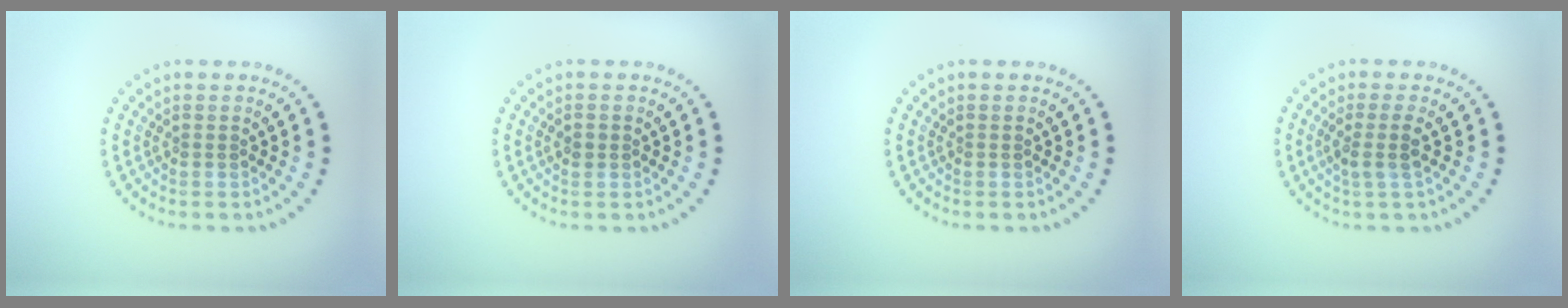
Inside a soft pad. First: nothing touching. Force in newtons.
{"total": 1.1, "press": 1.1, "slide": 0.2}
{"total": 0.0}
{"total": 1.9, "press": 1.5, "slide": 1.1}